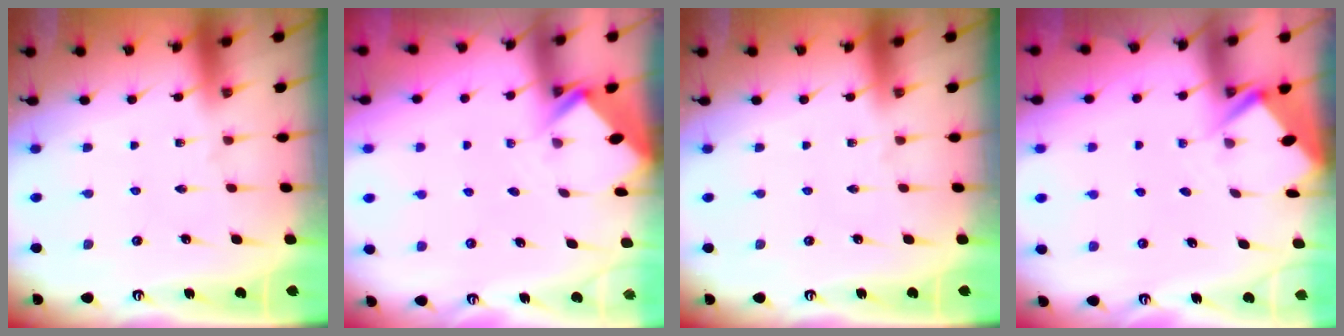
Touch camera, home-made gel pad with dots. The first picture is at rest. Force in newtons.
{"total": 2.7, "press": 2.7, "slide": 0.2}
{"total": 0.0}
{"total": 2.6, "press": 2.6, "slide": 0.1}